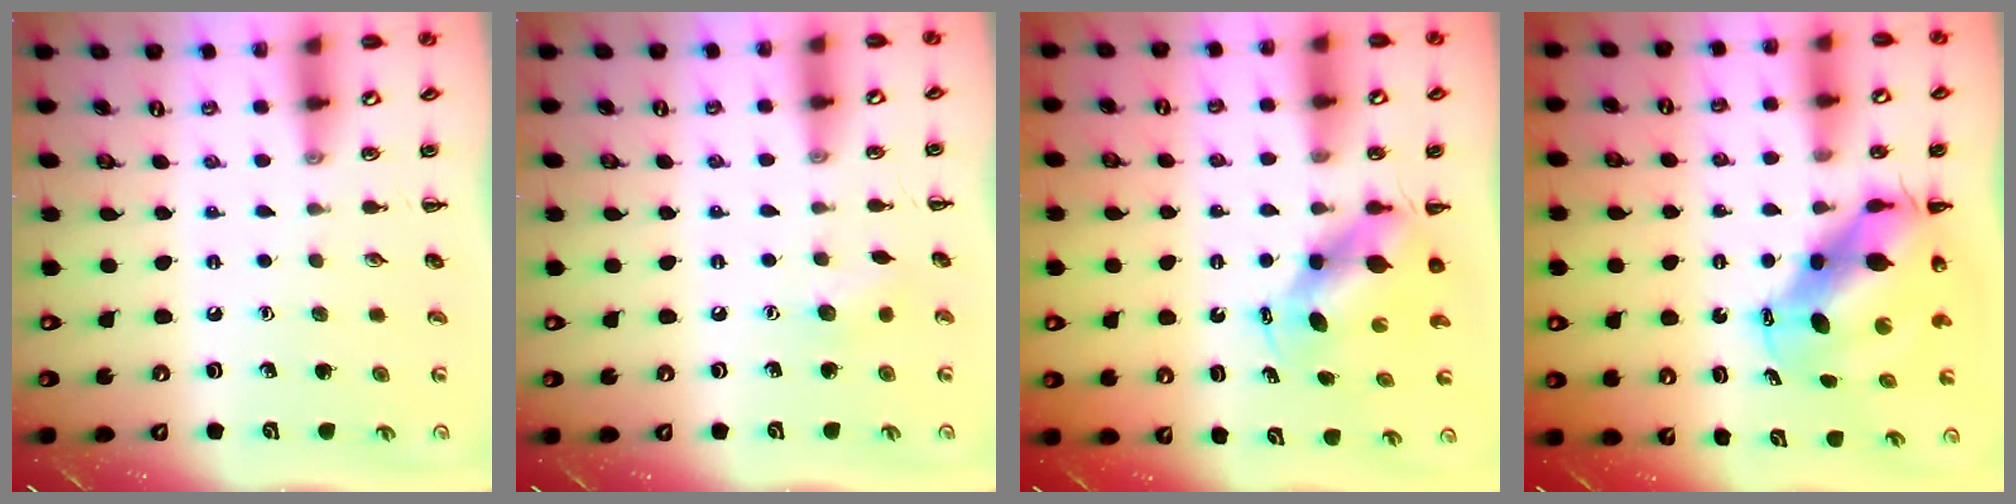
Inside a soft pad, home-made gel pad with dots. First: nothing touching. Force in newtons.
{"total": 6.2, "press": 6.0, "slide": 1.6}
{"total": 5.5, "press": 5.3, "slide": 1.6}
{"total": 9.7, "press": 9.3, "slide": 2.8}